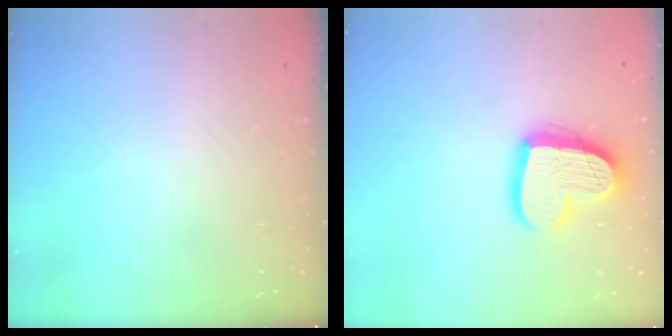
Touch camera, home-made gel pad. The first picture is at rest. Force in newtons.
{"total": 15.9, "press": 15.9, "slide": 1.2}